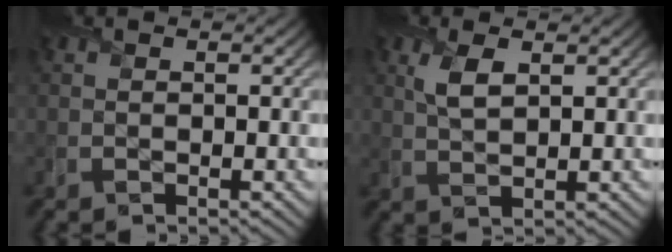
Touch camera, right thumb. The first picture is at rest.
{"total": 3.4, "force": [1.4, 1.4, 2.7], "torque": [-0.066, 0.003, 0.029]}